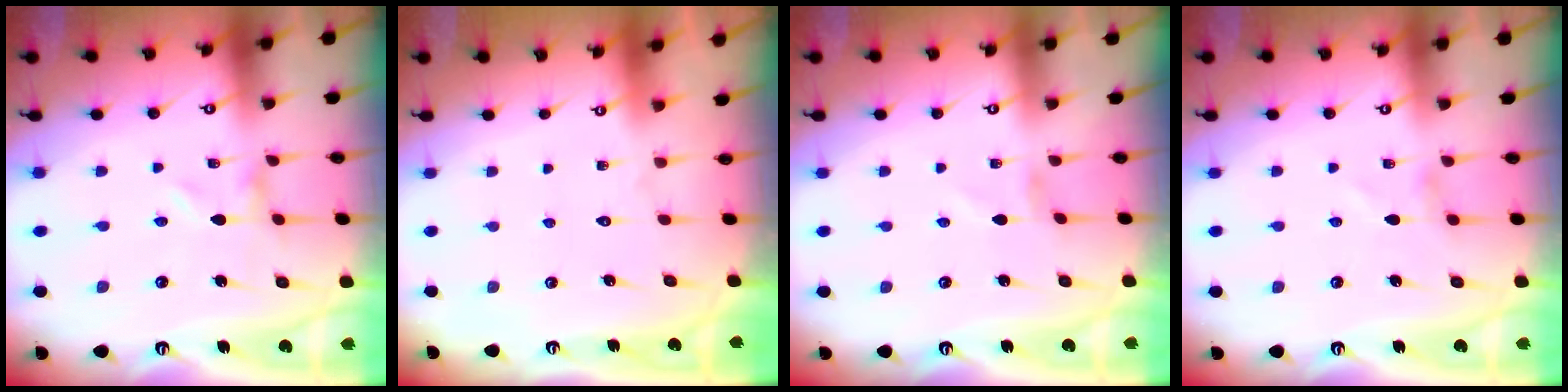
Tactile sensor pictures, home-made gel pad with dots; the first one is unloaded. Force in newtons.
{"total": 1.5, "press": 1.5, "slide": 0.1}
{"total": 0.8, "press": 0.8, "slide": 0.1}
{"total": 0.5, "press": 0.5, "slide": 0.2}